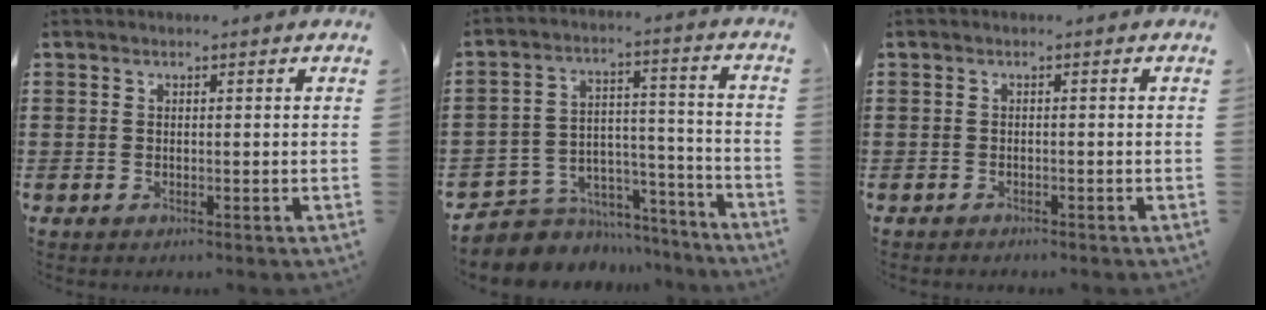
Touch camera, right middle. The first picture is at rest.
{"total": 5.4, "force": [-4.4, 3.1, 0.0], "torque": [-0.009, 0.014, -0.086]}
{"total": 0.7, "force": [-0.7, 0.1, 0.0], "torque": [-0.001, 0.002, -0.015]}